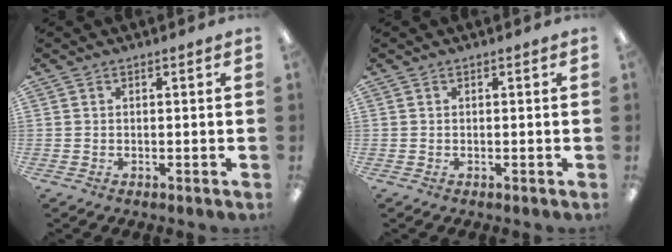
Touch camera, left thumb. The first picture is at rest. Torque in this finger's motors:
{"motor_torque": [-0.02, 0.02, 0.00, 0.00, 0.00]}